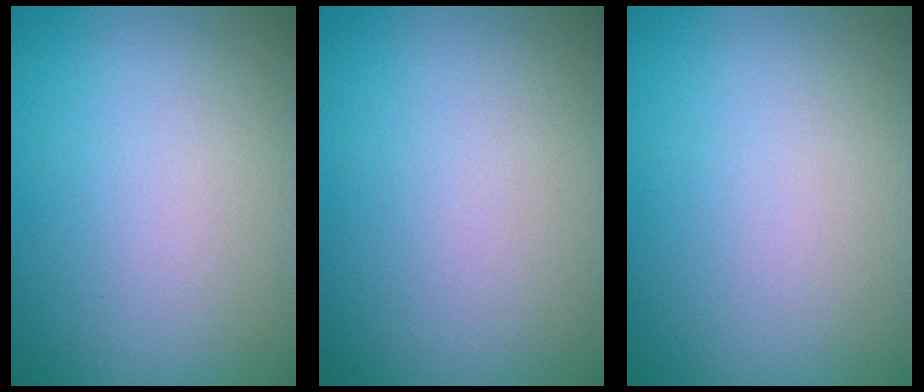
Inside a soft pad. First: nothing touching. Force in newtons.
{"total": 0.0}
{"total": 0.0}